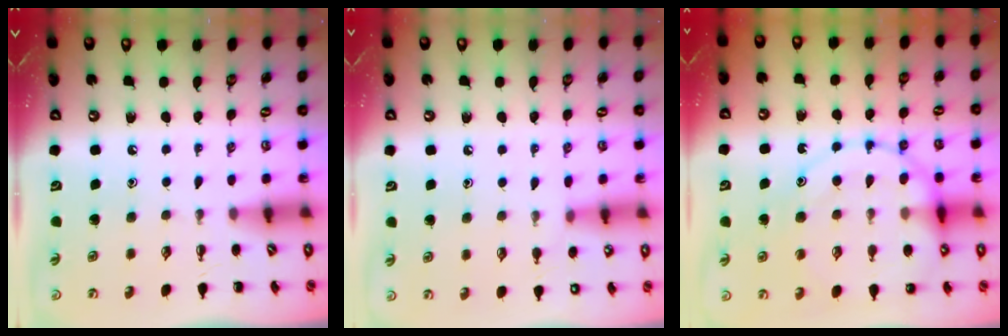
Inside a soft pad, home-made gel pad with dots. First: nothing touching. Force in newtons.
{"total": 7.0, "press": 6.9, "slide": 1.6}
{"total": 17.1, "press": 17.0, "slide": 2.3}